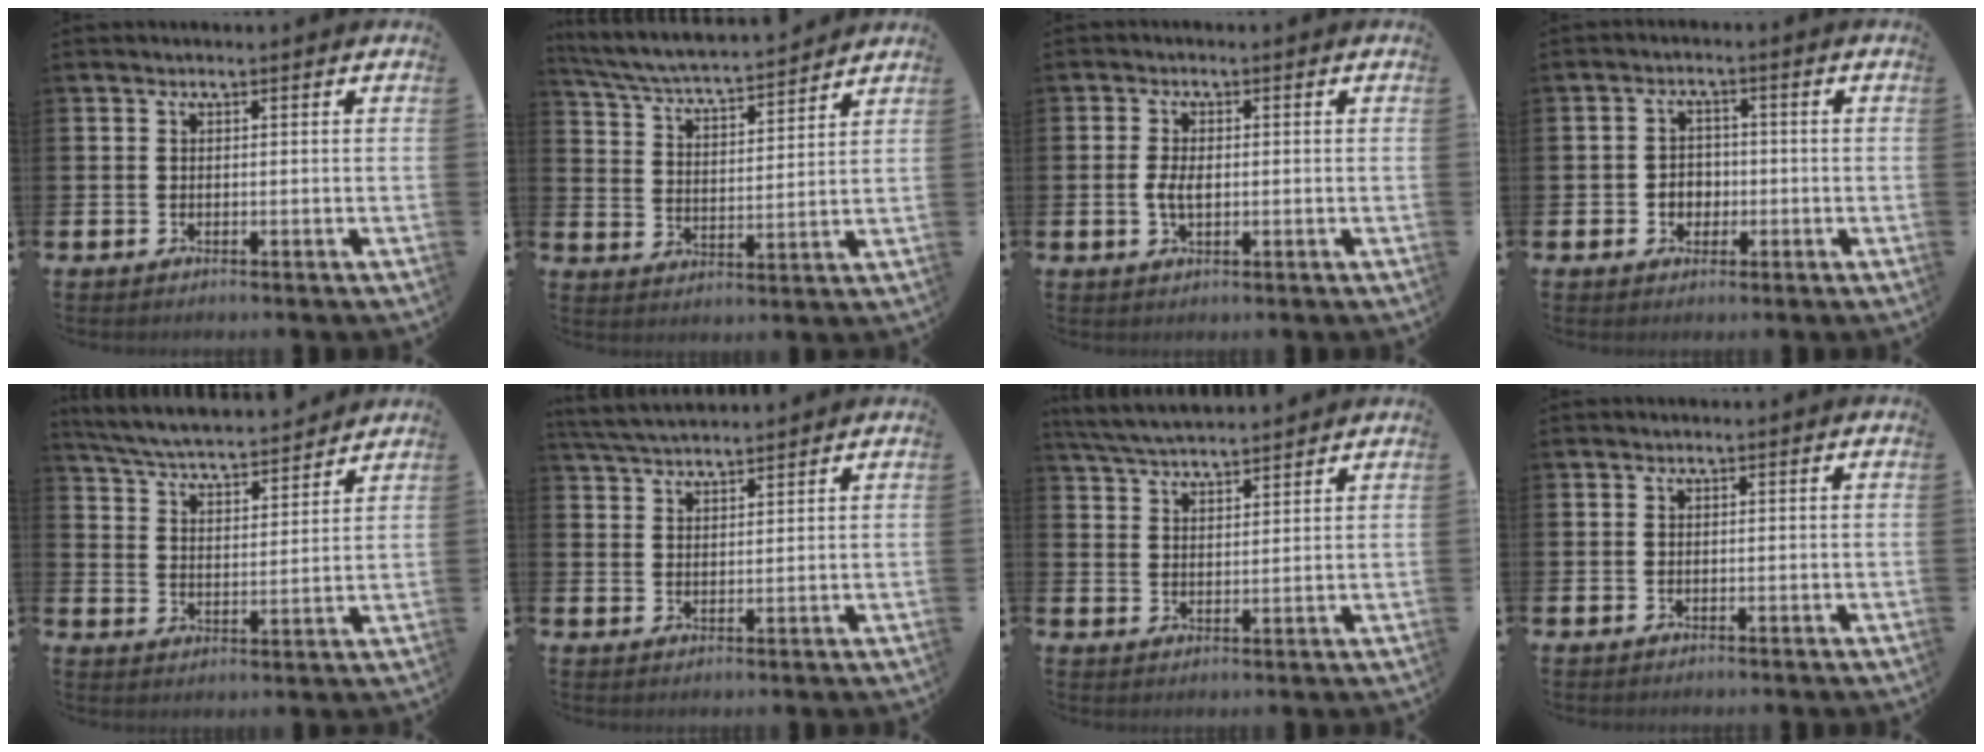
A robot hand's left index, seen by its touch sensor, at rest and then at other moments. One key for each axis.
{"total": 5.5, "fx": 5.3, "fy": 0.2, "fz": 1.3, "tx": -0.049, "ty": -0.045, "tz": 0.087}
{"total": 2.8, "fx": -0.2, "fy": 1.5, "fz": 2.4, "tx": -0.042, "ty": 0.005, "tz": -0.006}
{"total": 2.2, "fx": -0.8, "fy": 2.0, "fz": 0.6, "tx": -0.013, "ty": 0.006, "tz": -0.022}
{"total": 5.9, "fx": 5.7, "fy": 0.4, "fz": 1.3, "tx": -0.046, "ty": -0.046, "tz": 0.098}
{"total": 4.3, "fx": 4.2, "fy": 0.5, "fz": 0.7, "tx": -0.027, "ty": -0.016, "tz": 0.076}
{"total": 5.1, "fx": 5.1, "fy": 0.4, "fz": 0.9, "tx": -0.034, "ty": -0.025, "tz": 0.091}
{"total": 0.0}